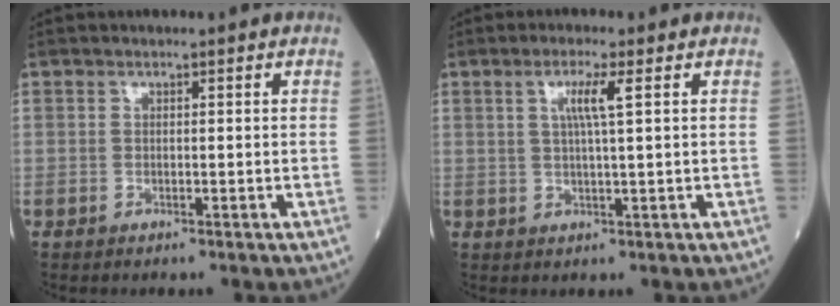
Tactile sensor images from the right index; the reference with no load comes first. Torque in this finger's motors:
{"motor_torque": [0.69, 0.23, 0.30, 0.09]}